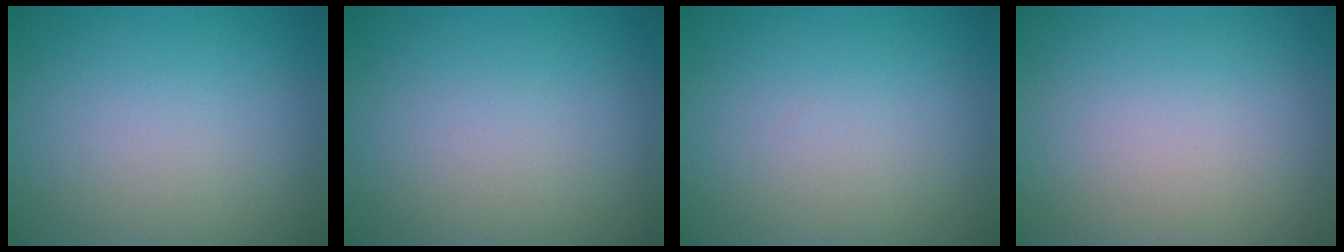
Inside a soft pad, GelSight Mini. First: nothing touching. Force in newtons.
{"total": 0.0}
{"total": 0.0}
{"total": 0.0}